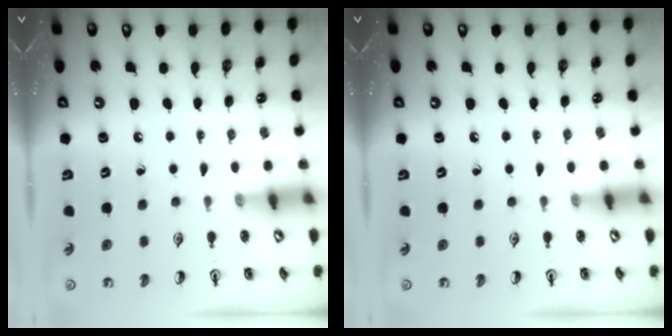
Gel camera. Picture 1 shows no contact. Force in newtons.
{"total": 0.0}